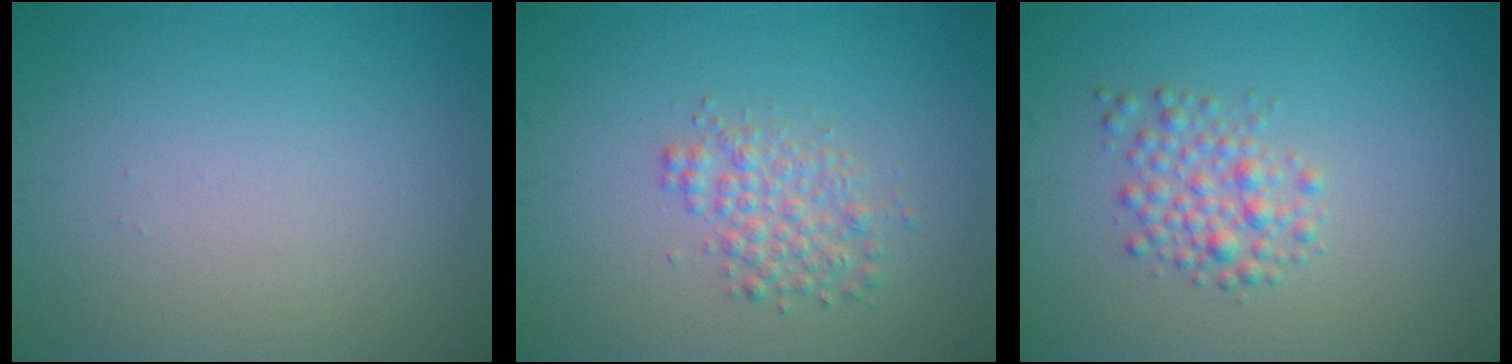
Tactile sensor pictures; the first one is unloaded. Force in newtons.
{"total": 2.5, "press": 2.5, "slide": 0.1}
{"total": 2.5, "press": 2.5, "slide": 0.1}